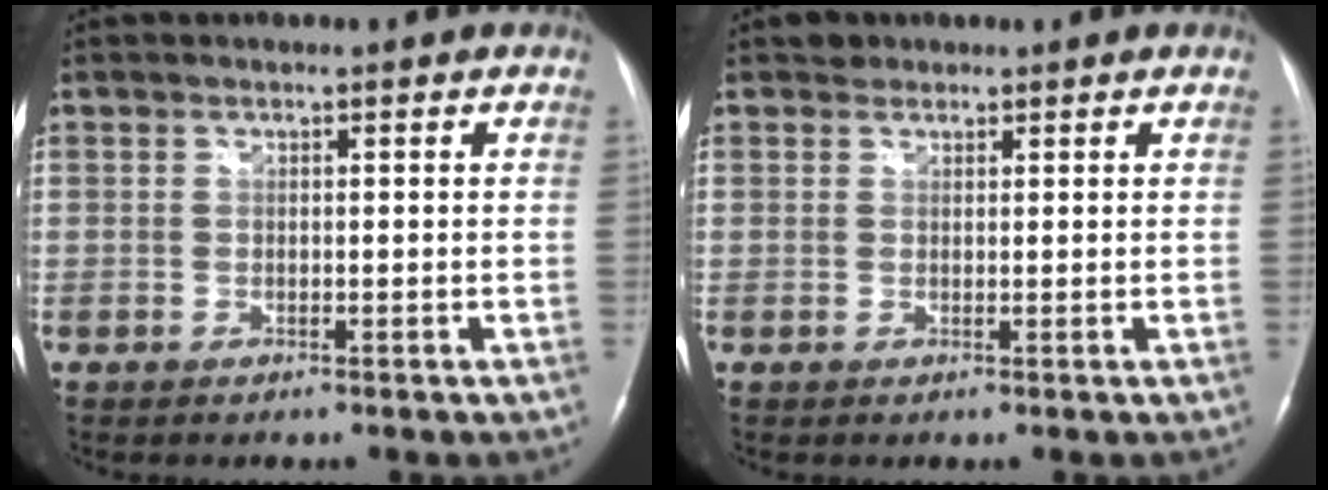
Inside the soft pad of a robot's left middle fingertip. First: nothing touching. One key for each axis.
{"total": 1.2, "fx": 0.9, "fy": 0.8, "fz": -0.1, "tx": 0.006, "ty": 0.003, "tz": 0.008}